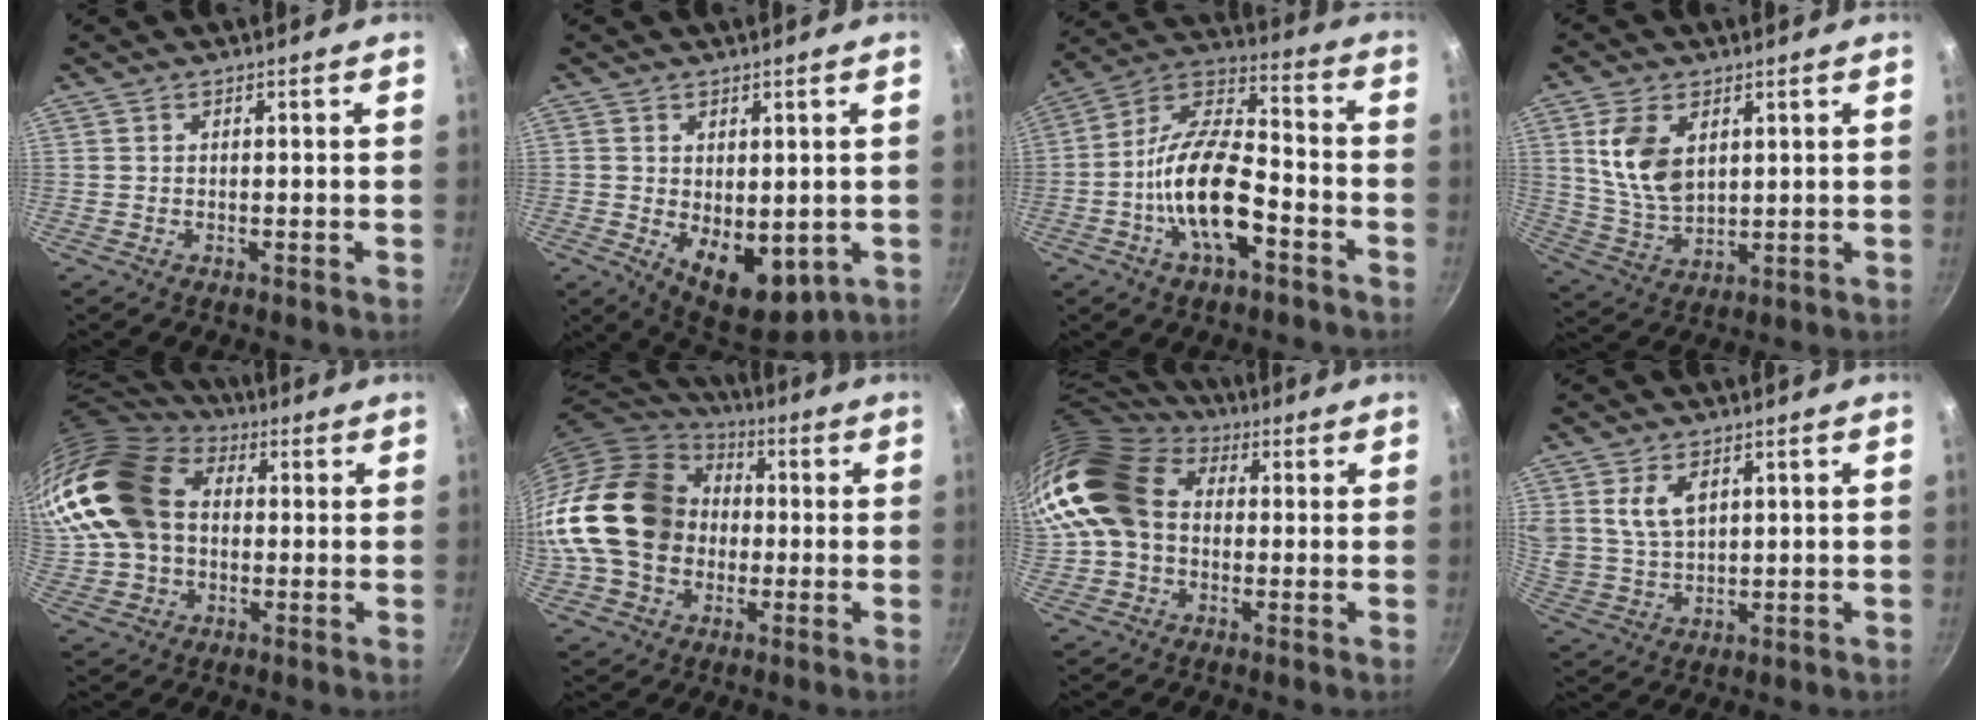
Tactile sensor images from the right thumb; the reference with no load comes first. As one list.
[{"total": 10.6, "force": [-1.2, 6.4, 8.3], "torque": [-0.097, -0.020, -0.002]}, {"total": 17.0, "force": [-6.1, 7.6, 14.0], "torque": [-0.238, 0.045, -0.124]}, {"total": 10.6, "force": [3.3, 6.5, 7.8], "torque": [-0.140, -0.024, 0.072]}, {"total": 21.4, "force": [3.0, 16.0, 13.9], "torque": [-0.279, 0.038, 0.050]}, {"total": 22.7, "force": [0.0, 18.1, 13.6], "torque": [-0.242, 0.043, 0.002]}, {"total": 17.2, "force": [1.8, 13.3, 10.7], "torque": [-0.195, 0.035, 0.023]}, {"total": 7.2, "force": [2.9, 4.5, 4.8], "torque": [-0.079, -0.017, 0.063]}]